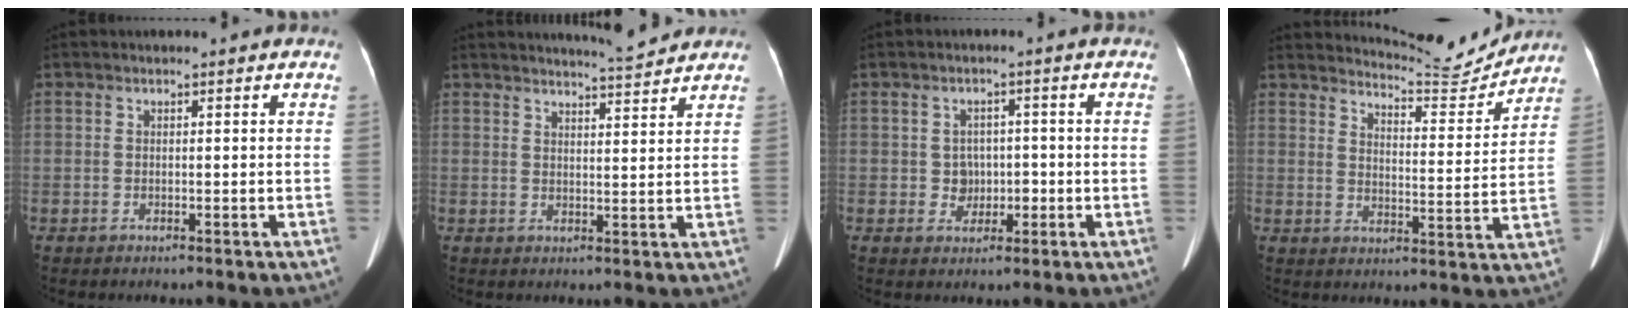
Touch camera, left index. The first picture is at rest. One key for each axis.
{"total": 5.3, "fx": 5.2, "fy": -0.4, "fz": 1.0, "tx": -0.025, "ty": -0.003, "tz": 0.071}
{"total": 3.2, "fx": -0.6, "fy": 2.9, "fz": 1.3, "tx": -0.016, "ty": 0.011, "tz": -0.005}
{"total": 9.8, "fx": 9.8, "fy": 0.0, "fz": 0.1, "tx": -0.009, "ty": -0.026, "tz": 0.135}